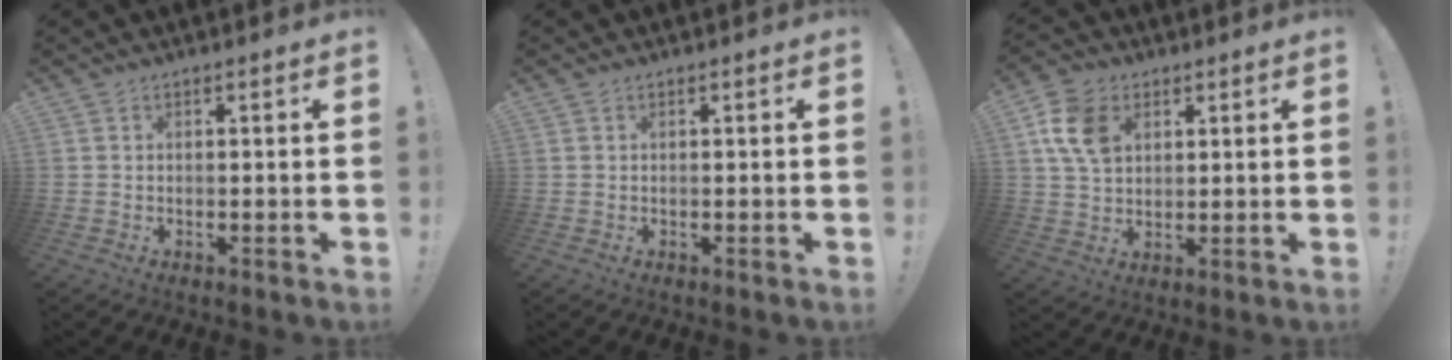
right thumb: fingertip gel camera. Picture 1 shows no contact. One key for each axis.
{"total": 0.0}
{"total": 11.6, "fx": 4.1, "fy": 8.4, "fz": 6.9, "tx": -0.124, "ty": 0.001, "tz": 0.078}